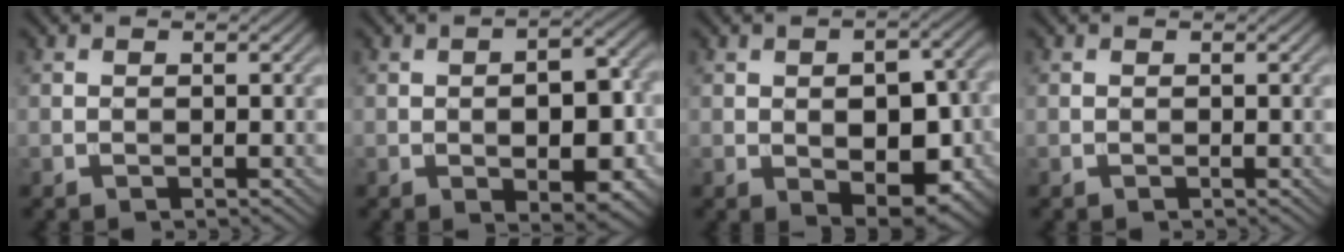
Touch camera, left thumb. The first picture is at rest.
{"total": 8.0, "force": [-2.0, 3.6, 6.8], "torque": [-0.093, 0.002, -0.027]}
{"total": 8.9, "force": [-1.9, 4.9, 7.2], "torque": [-0.103, -0.009, -0.022]}
{"total": 0.0}